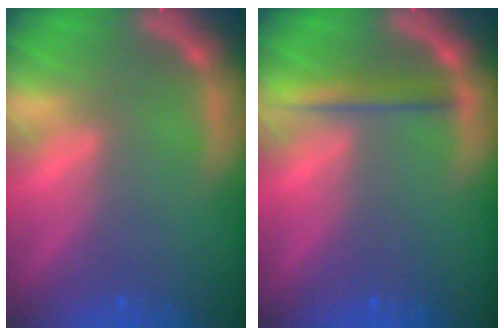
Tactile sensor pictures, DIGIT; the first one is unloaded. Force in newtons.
{"total": 2.5}